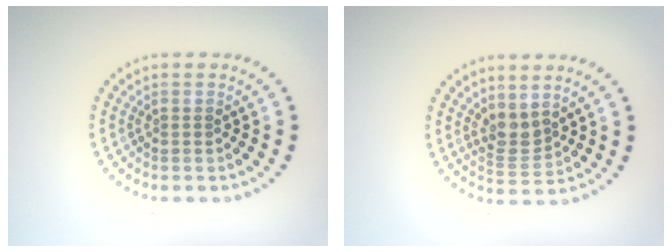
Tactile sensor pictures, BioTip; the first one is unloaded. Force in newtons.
{"total": 2.3, "press": 1.8, "slide": 1.3}